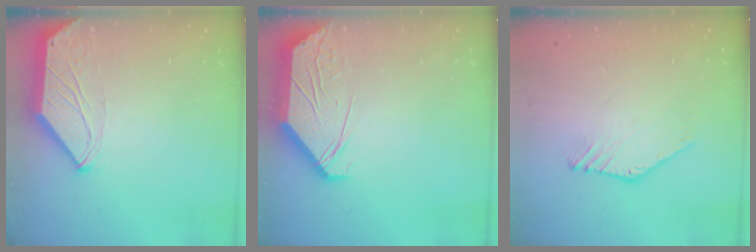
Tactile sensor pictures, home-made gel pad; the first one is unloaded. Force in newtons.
{"total": 4.2, "press": 4.2, "slide": 0.3}
{"total": 2.2, "press": 2.2, "slide": 0.1}